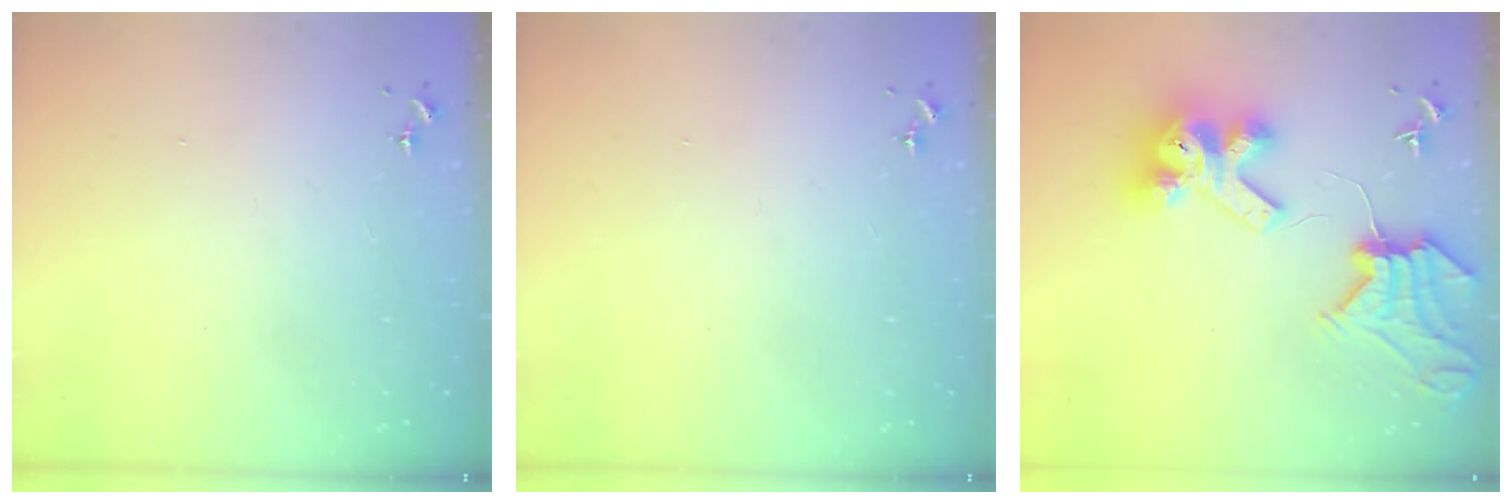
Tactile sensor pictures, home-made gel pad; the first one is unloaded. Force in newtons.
{"total": 0.0}
{"total": 15.7, "press": 15.6, "slide": 2.0}